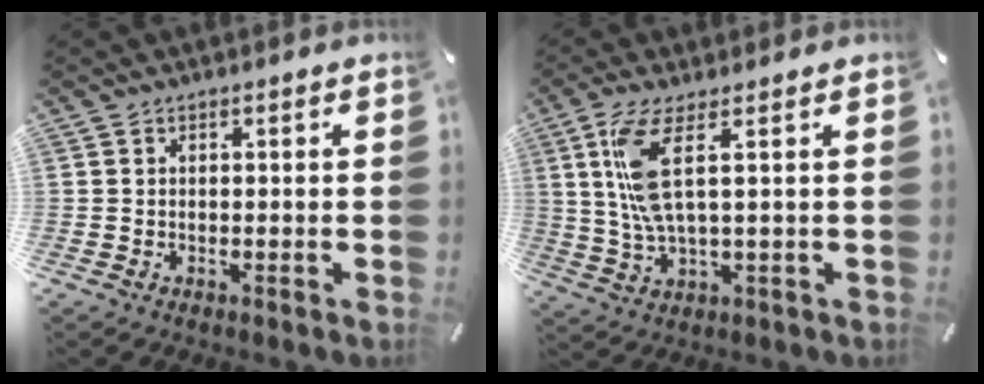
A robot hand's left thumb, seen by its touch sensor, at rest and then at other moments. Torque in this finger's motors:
{"motor_torque": [1.13, 1.20, 0.68, -0.02, 0.53]}